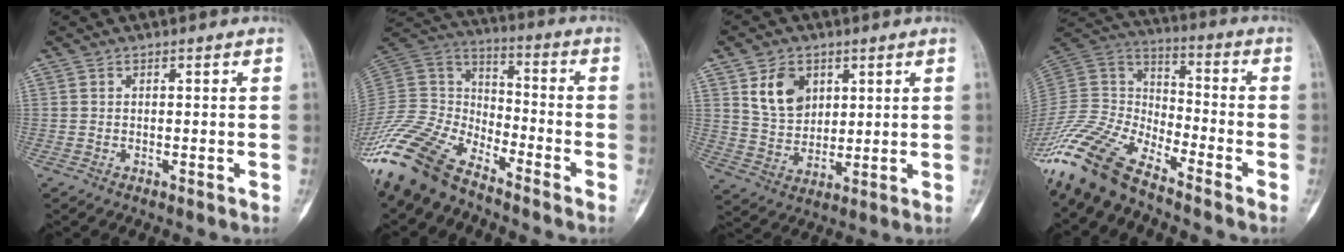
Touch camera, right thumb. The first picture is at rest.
{"total": 17.7, "force": [-14.4, 7.3, 7.4], "torque": [-0.140, 0.077, -0.284]}
{"total": 9.0, "force": [3.7, 6.5, 5.1], "torque": [-0.066, -0.023, 0.078]}
{"total": 15.5, "force": [-13.0, 4.6, 7.1], "torque": [-0.137, 0.072, -0.265]}